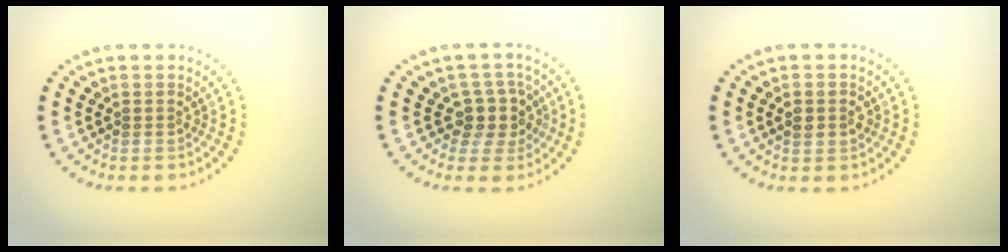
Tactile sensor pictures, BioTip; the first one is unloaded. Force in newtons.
{"total": 2.9, "press": 2.4, "slide": 1.6}
{"total": 1.9, "press": 1.9, "slide": 0.2}